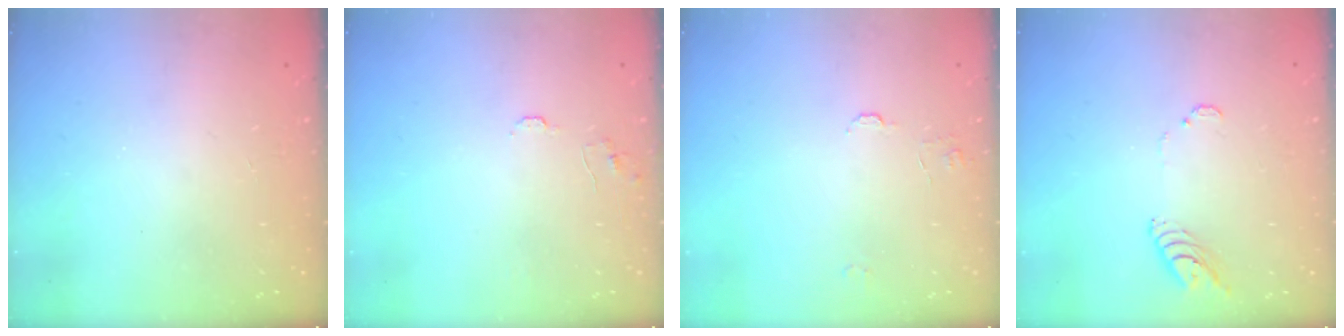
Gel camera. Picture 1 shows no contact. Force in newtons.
{"total": 6.3, "press": 6.3, "slide": 0.5}
{"total": 5.7, "press": 5.6, "slide": 0.6}
{"total": 6.9, "press": 6.8, "slide": 0.7}